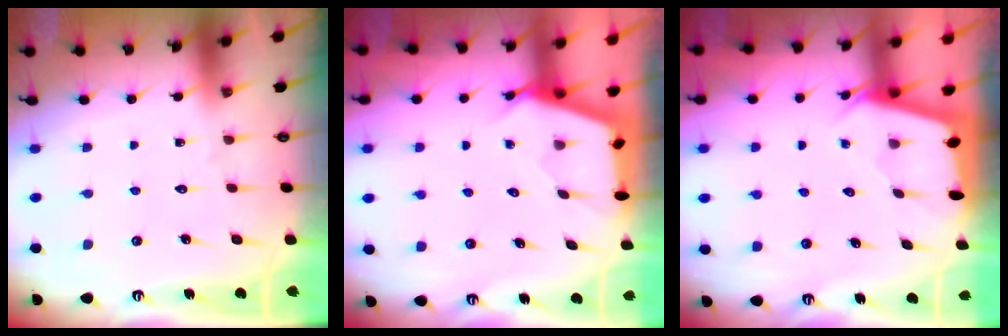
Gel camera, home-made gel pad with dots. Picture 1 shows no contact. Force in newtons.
{"total": 2.7, "press": 2.7, "slide": 0.3}
{"total": 2.0, "press": 2.0, "slide": 0.3}